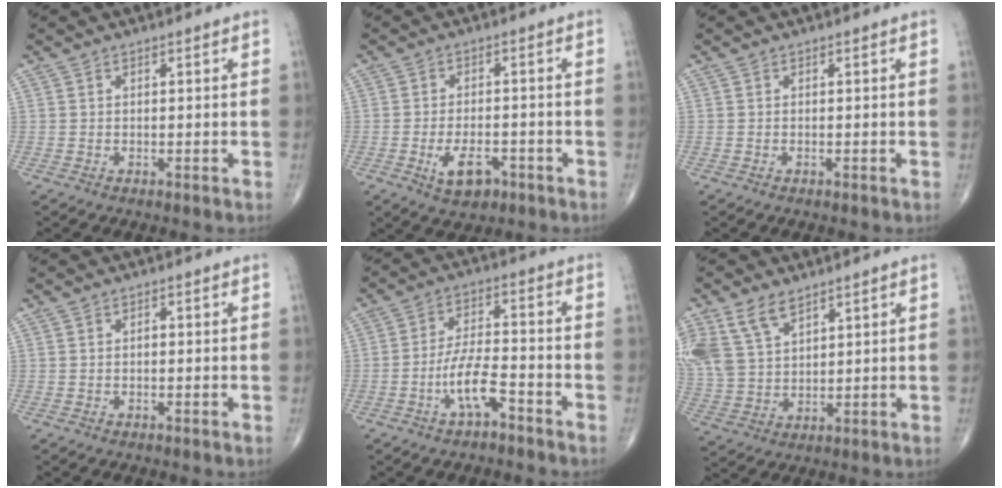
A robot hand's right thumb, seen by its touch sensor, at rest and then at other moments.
{"total": 6.3, "force": [-2.9, 3.4, 4.5], "torque": [-0.067, 0.010, -0.043]}
{"total": 0.0}
{"total": 0.7, "force": [0.0, 0.4, 0.5], "torque": [-0.010, 0.001, 0.000]}
{"total": 7.6, "force": [-4.1, 2.5, 5.8], "torque": [-0.111, 0.036, -0.075]}
{"total": 11.7, "force": [6.8, 6.7, 6.7], "torque": [-0.140, -0.012, 0.147]}